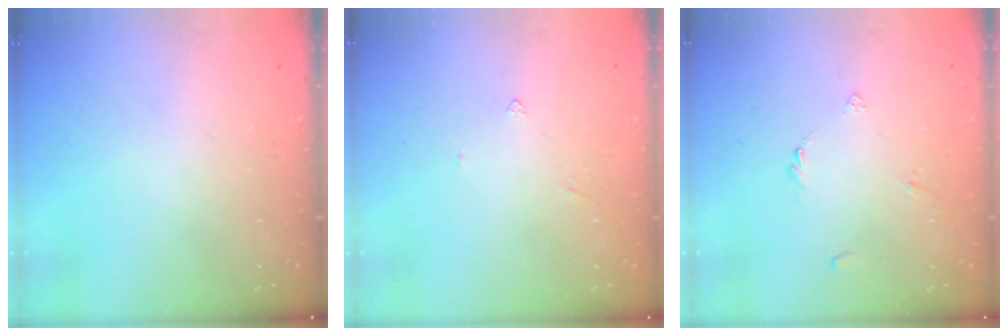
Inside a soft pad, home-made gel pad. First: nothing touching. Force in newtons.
{"total": 1.9, "press": 1.8, "slide": 0.4}
{"total": 2.4, "press": 2.4, "slide": 0.5}